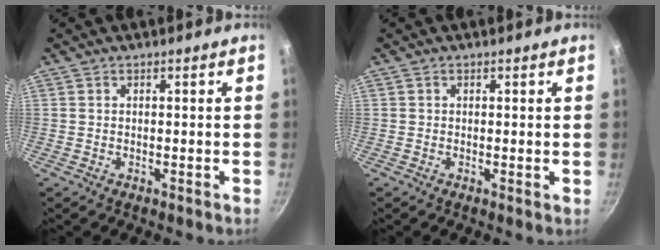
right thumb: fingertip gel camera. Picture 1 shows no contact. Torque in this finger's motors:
{"motor_torque": [0.36, 0.12, 0.24, 0.23, -0.04]}